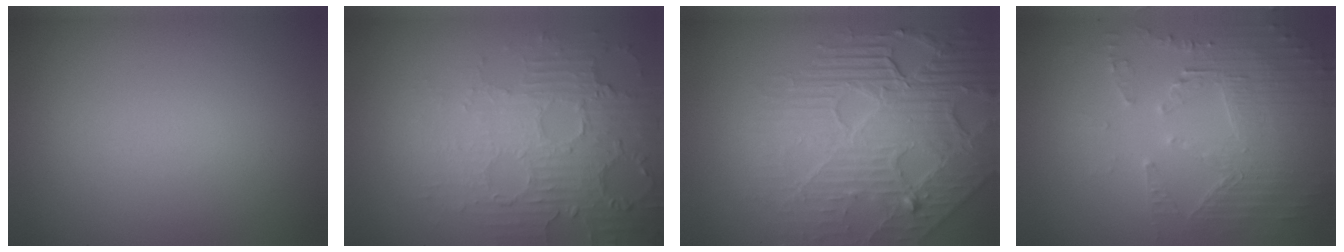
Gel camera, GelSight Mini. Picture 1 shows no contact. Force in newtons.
{"total": 4.2, "press": 4.1, "slide": 1.2}
{"total": 7.8, "press": 5.9, "slide": 5.1}
{"total": 5.1, "press": 3.7, "slide": 3.6}